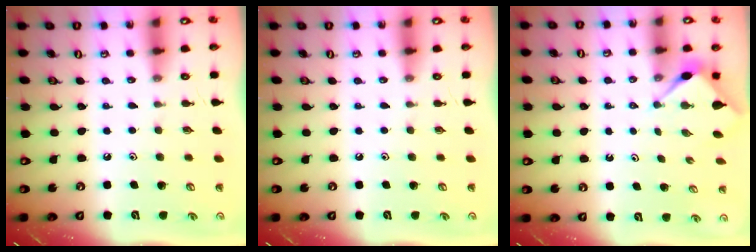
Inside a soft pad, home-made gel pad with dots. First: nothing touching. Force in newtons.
{"total": 0.0}
{"total": 3.7, "press": 3.7, "slide": 0.0}